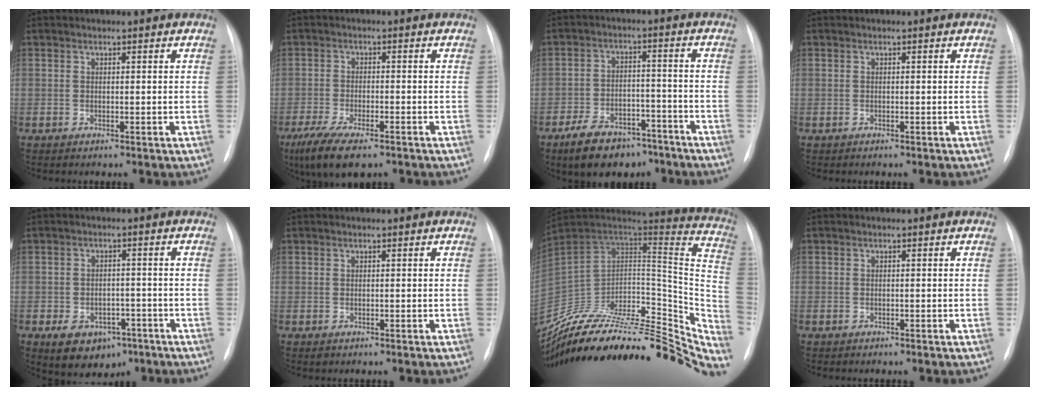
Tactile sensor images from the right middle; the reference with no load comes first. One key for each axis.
{"total": 10.0, "fx": -6.9, "fy": 2.8, "fz": 6.6, "tx": -0.117, "ty": -0.022, "tz": -0.111}
{"total": 10.8, "fx": -8.0, "fy": 5.4, "fz": 4.9, "tx": -0.088, "ty": 0.006, "tz": -0.128}
{"total": 0.0}
{"total": 8.4, "fx": -4.7, "fy": 5.5, "fz": 4.2, "tx": -0.061, "ty": 0.009, "tz": -0.060}
{"total": 0.0}
{"total": 36.4, "fx": -32.0, "fy": 10.1, "fz": 14.2, "tx": -0.167, "ty": -0.009, "tz": -0.436}
{"total": 0.5, "fx": -0.4, "fy": 0.3, "fz": 0.0, "tx": -0.009, "ty": 0.002, "tz": -0.009}